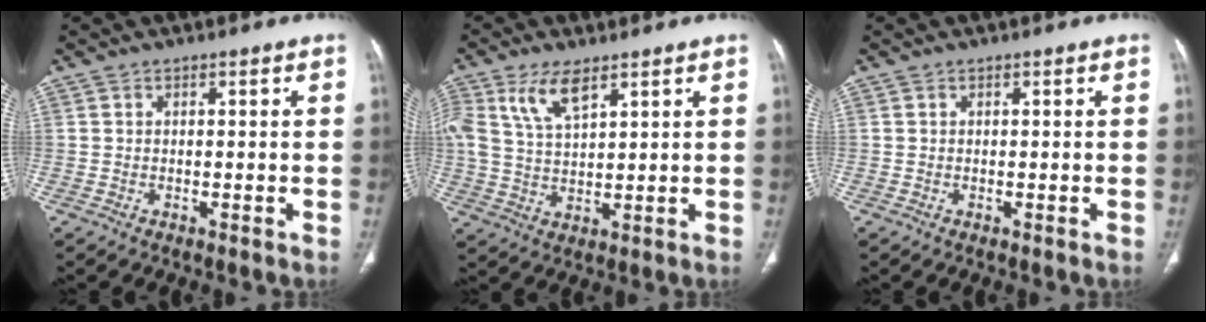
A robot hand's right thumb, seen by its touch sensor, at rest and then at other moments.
{"total": 8.0, "force": [4.3, 3.4, 5.8], "torque": [-0.119, -0.009, 0.092]}
{"total": 0.0}